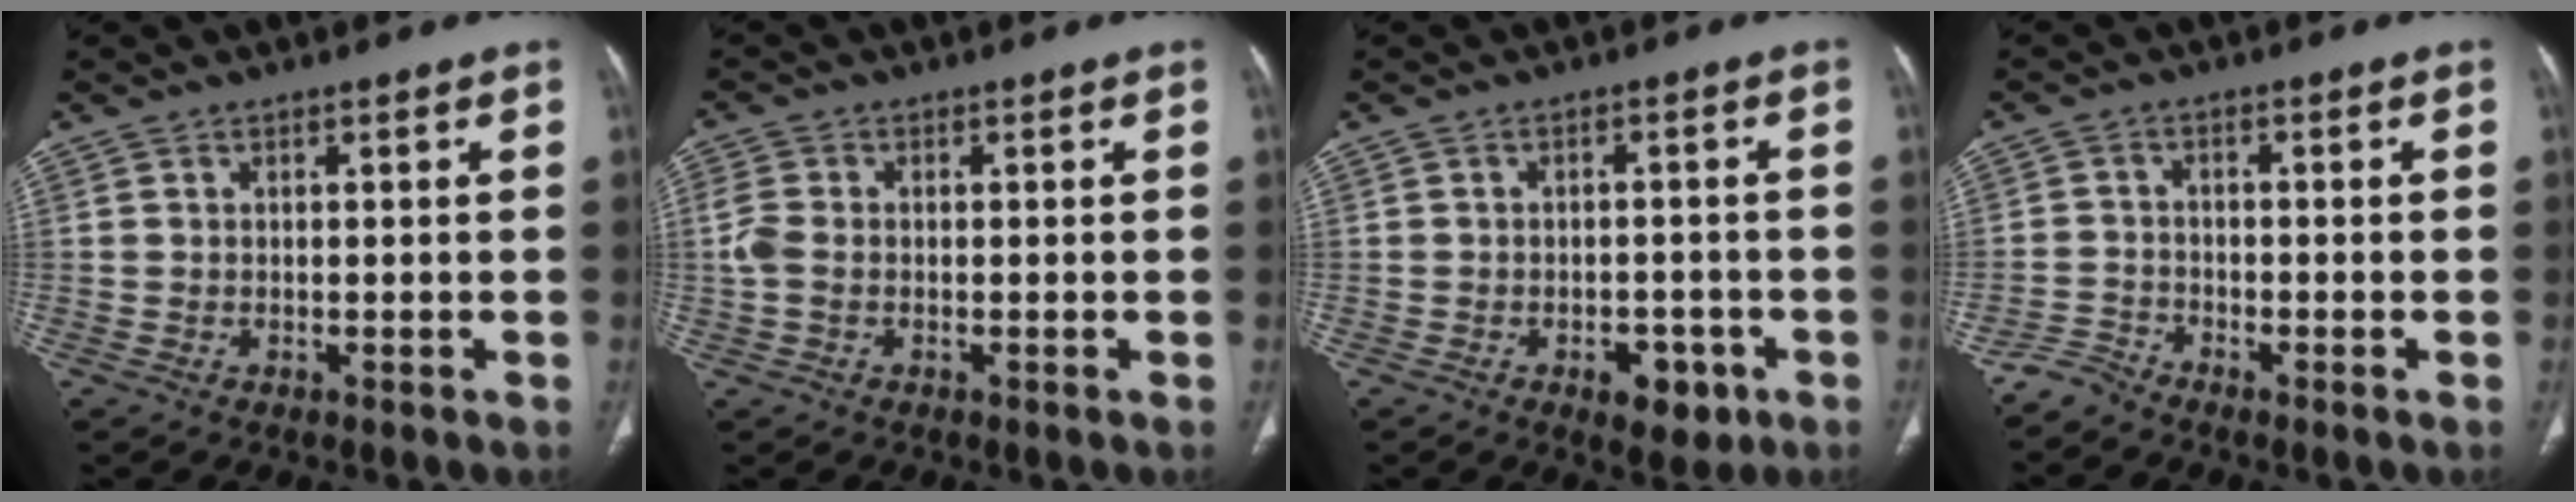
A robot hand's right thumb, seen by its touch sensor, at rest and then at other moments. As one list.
[{"total": 3.6, "force": [-0.4, 2.5, 2.5], "torque": [-0.075, 0.003, -0.011]}, {"total": 6.2, "force": [-2.8, 3.6, 4.1], "torque": [-0.031, 0.013, -0.031]}, {"total": 2.7, "force": [-2.7, 0.3, -0.3], "torque": [0.009, -0.003, -0.061]}]